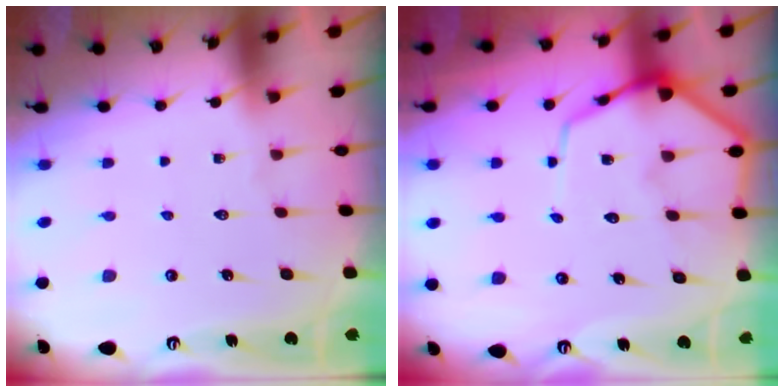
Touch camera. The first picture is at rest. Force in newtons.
{"total": 10.3, "press": 10.3, "slide": 1.0}